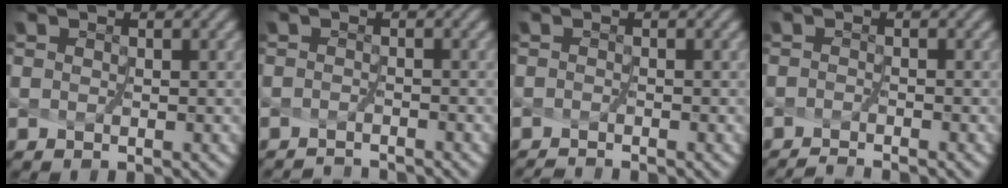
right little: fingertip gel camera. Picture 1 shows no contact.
{"total": 2.0, "force": [-1.9, -0.5, -0.5], "torque": [0.003, -0.008, -0.032]}
{"total": 1.5, "force": [-1.3, -0.6, -0.3], "torque": [-0.005, -0.011, -0.026]}
{"total": 2.0, "force": [-1.9, -0.7, -0.1], "torque": [-0.008, -0.011, -0.035]}